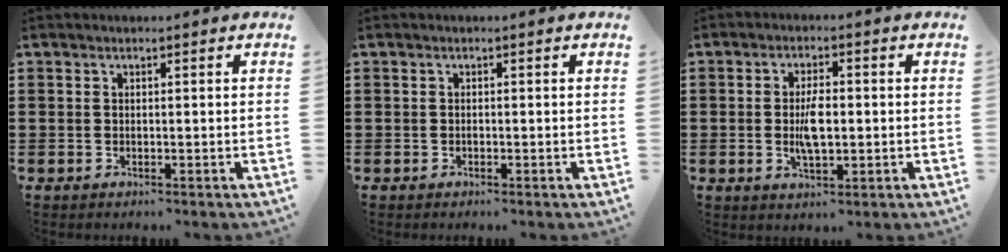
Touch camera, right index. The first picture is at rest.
{"total": 0.0}
{"total": 5.1, "force": [-0.2, 2.1, 4.7], "torque": [-0.101, -0.001, -0.009]}